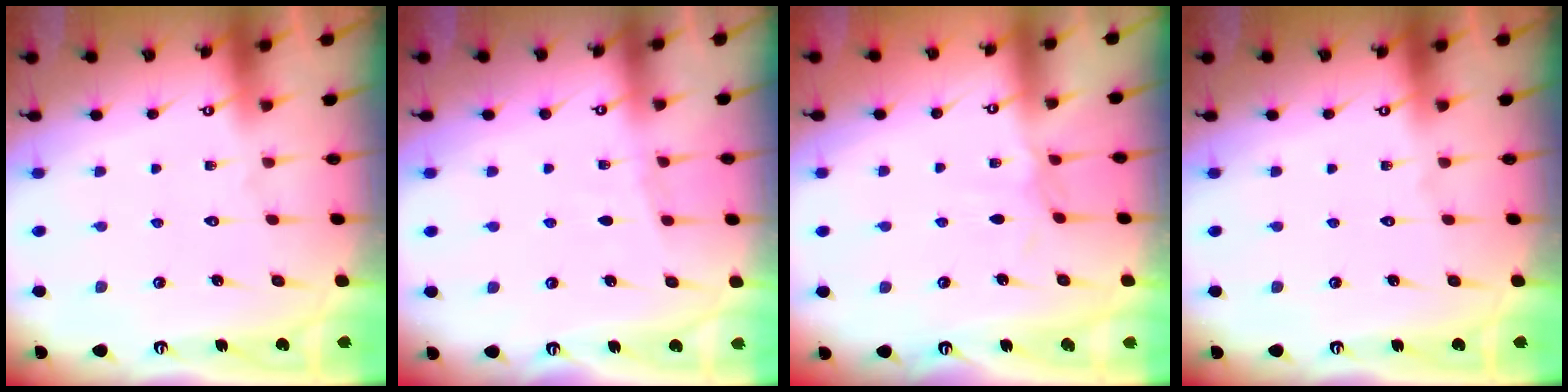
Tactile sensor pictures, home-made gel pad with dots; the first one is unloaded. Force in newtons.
{"total": 2.5, "press": 2.4, "slide": 0.4}
{"total": 2.0, "press": 2.0, "slide": 0.5}
{"total": 0.0}